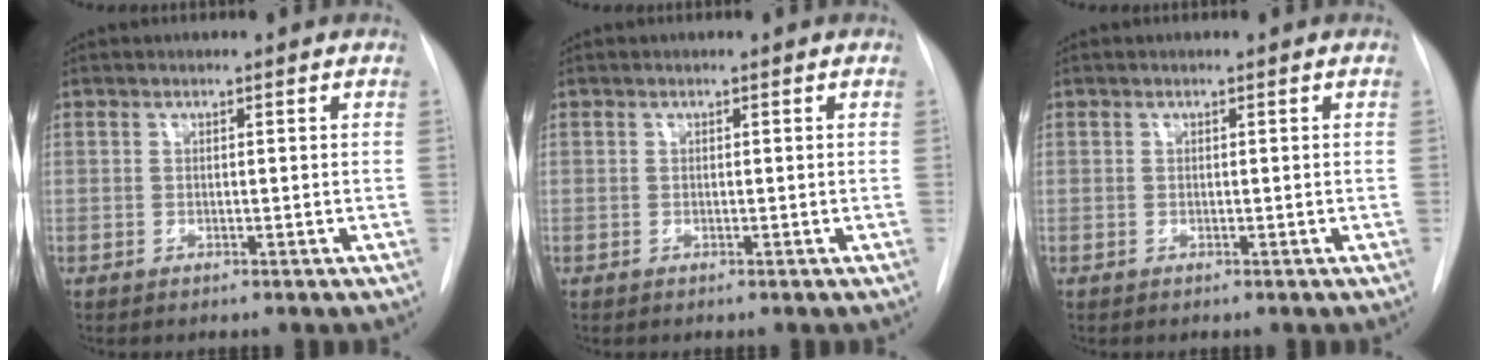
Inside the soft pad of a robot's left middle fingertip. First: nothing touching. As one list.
[{"total": 0.0}, {"total": 0.0}]